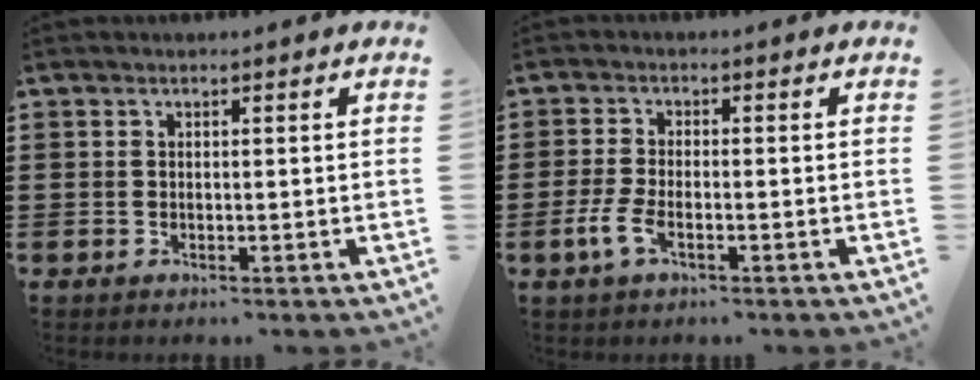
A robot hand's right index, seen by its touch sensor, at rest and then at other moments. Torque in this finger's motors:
{"motor_torque": [2.14, 0.00, 0.01, 0.00]}